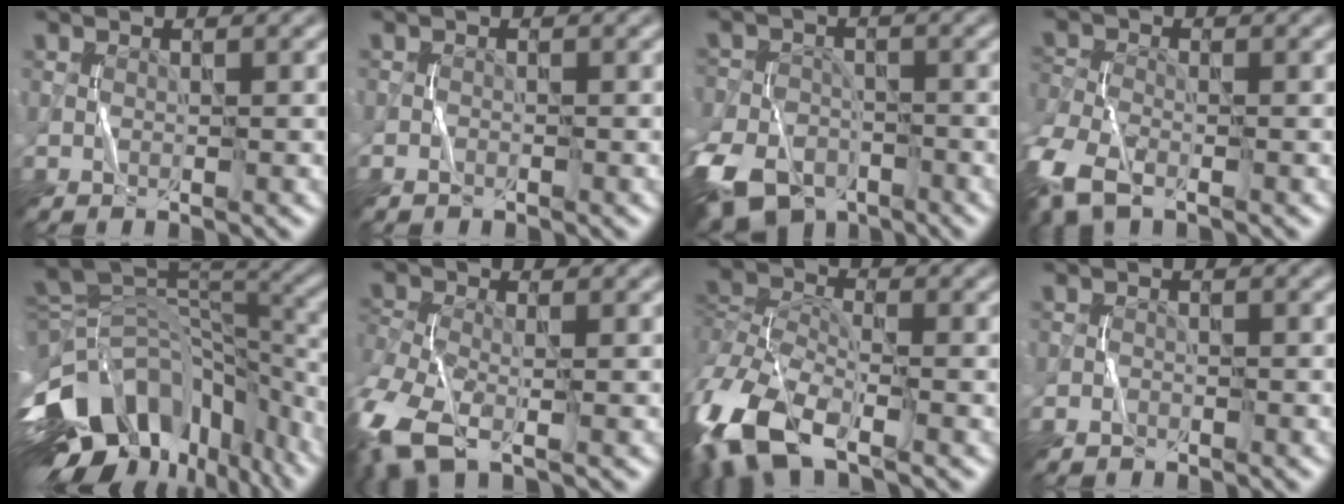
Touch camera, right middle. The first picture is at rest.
{"total": 1.3, "force": [-0.9, 0.8, 0.4], "torque": [-0.004, 0.000, -0.020]}
{"total": 10.6, "force": [-6.5, 6.7, 5.0], "torque": [-0.111, -0.035, -0.129]}
{"total": 6.3, "force": [-3.7, 3.4, 3.8], "torque": [-0.099, -0.016, -0.084]}
{"total": 16.4, "force": [-9.2, 9.1, 10.0], "torque": [-0.212, -0.009, -0.142]}
{"total": 7.0, "force": [-3.7, 3.3, 4.9], "torque": [-0.123, -0.019, -0.084]}
{"total": 10.2, "force": [-5.8, 4.8, 6.9], "torque": [-0.155, -0.013, -0.126]}
{"total": 1.6, "force": [-1.2, 1.0, 0.3], "torque": [-0.004, 0.000, -0.029]}